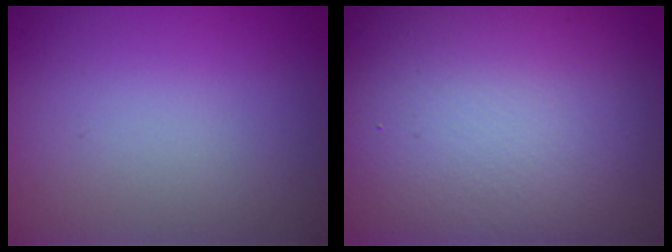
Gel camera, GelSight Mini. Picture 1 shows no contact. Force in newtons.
{"total": 14.7, "press": 14.7, "slide": 0.9}